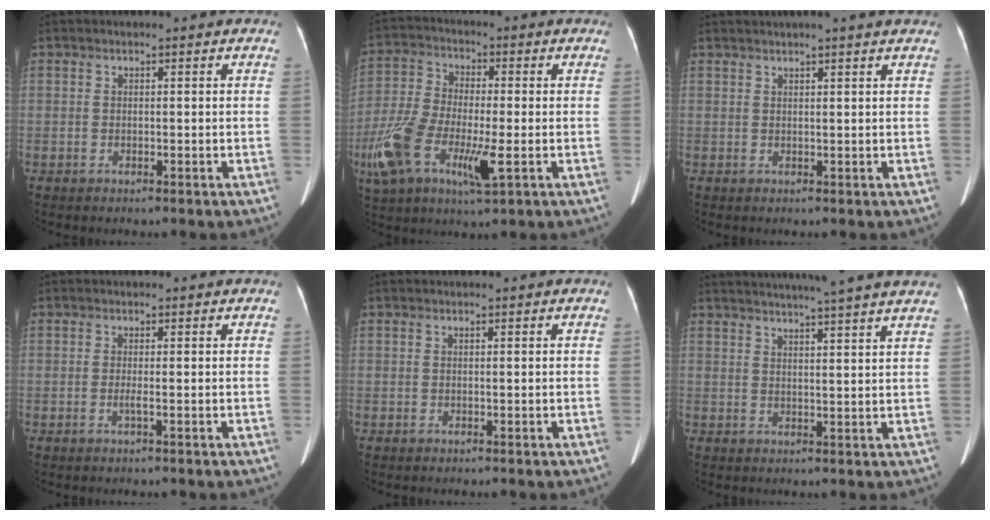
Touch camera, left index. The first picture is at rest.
{"total": 13.6, "force": [-4.2, 4.6, 12.0], "torque": [-0.265, -0.010, -0.076]}
{"total": 5.3, "force": [4.8, -0.3, 2.3], "torque": [-0.026, 0.032, 0.056]}
{"total": 0.8, "force": [-0.3, -0.1, 0.8], "torque": [-0.019, -0.001, -0.006]}
{"total": 0.0}
{"total": 15.8, "force": [14.0, -1.0, 7.1], "torque": [-0.120, 0.000, 0.177]}